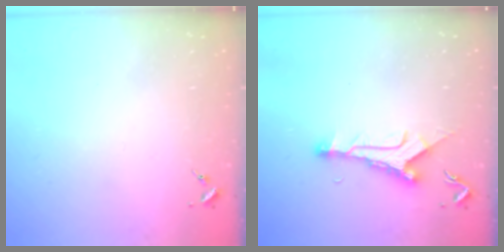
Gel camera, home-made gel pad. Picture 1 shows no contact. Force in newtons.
{"total": 10.1, "press": 10.1, "slide": 0.8}